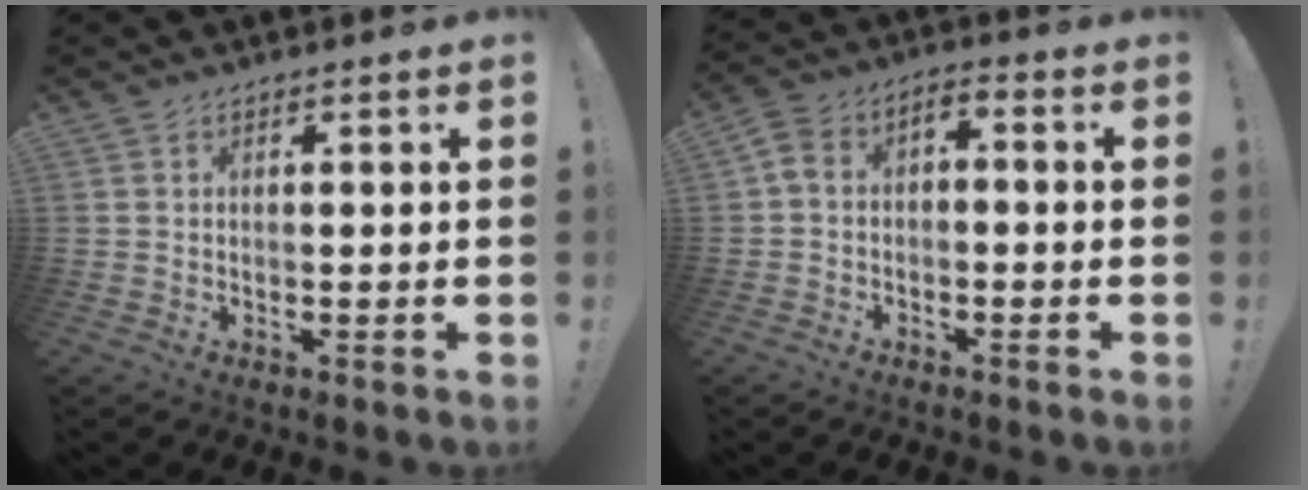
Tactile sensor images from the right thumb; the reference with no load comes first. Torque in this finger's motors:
{"motor_torque": [0.09, 0.19, 0.01, -0.09, 0.03]}